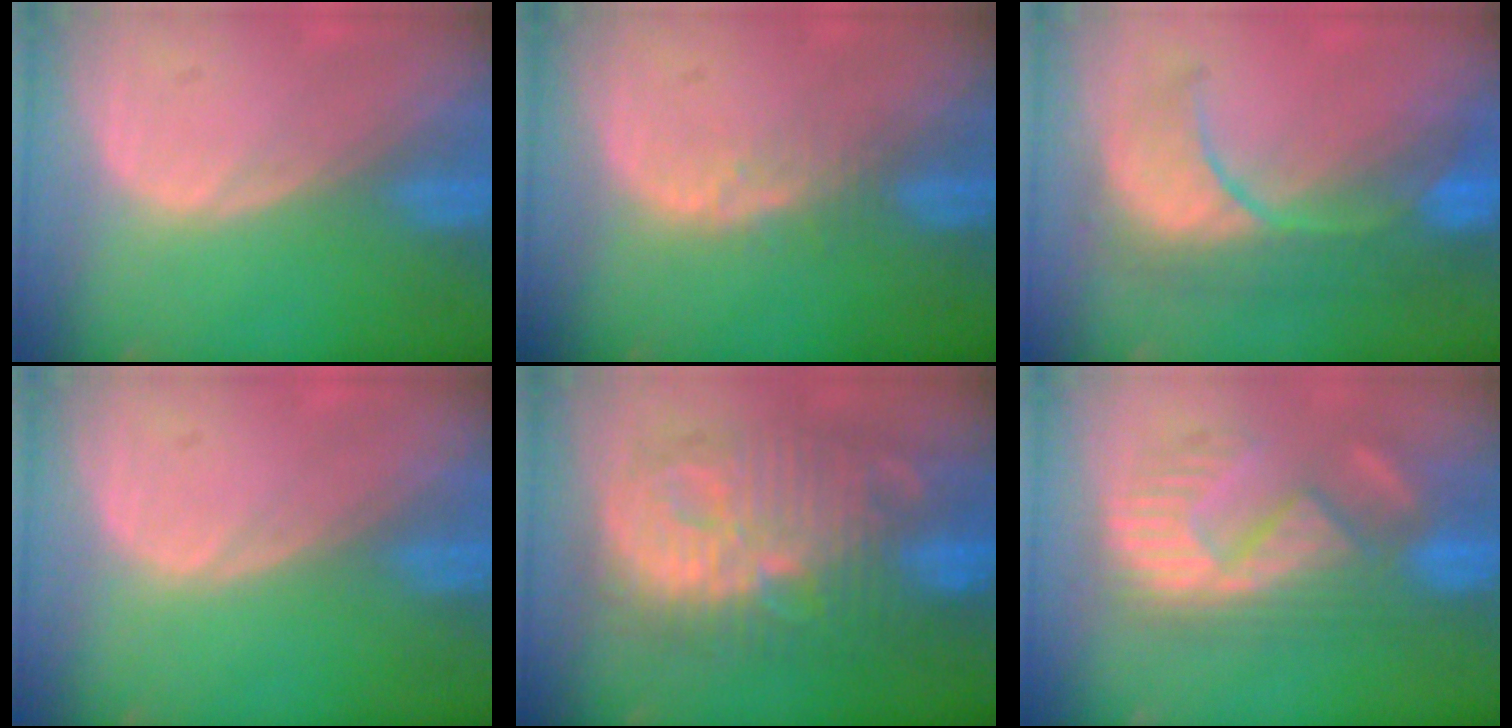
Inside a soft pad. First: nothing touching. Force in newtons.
{"total": 2.5, "press": 2.4, "slide": 0.2}
{"total": 10.0, "press": 9.1, "slide": 4.2}
{"total": 0.0}
{"total": 13.8, "press": 13.7, "slide": 1.3}
{"total": 9.9, "press": 9.8, "slide": 0.9}